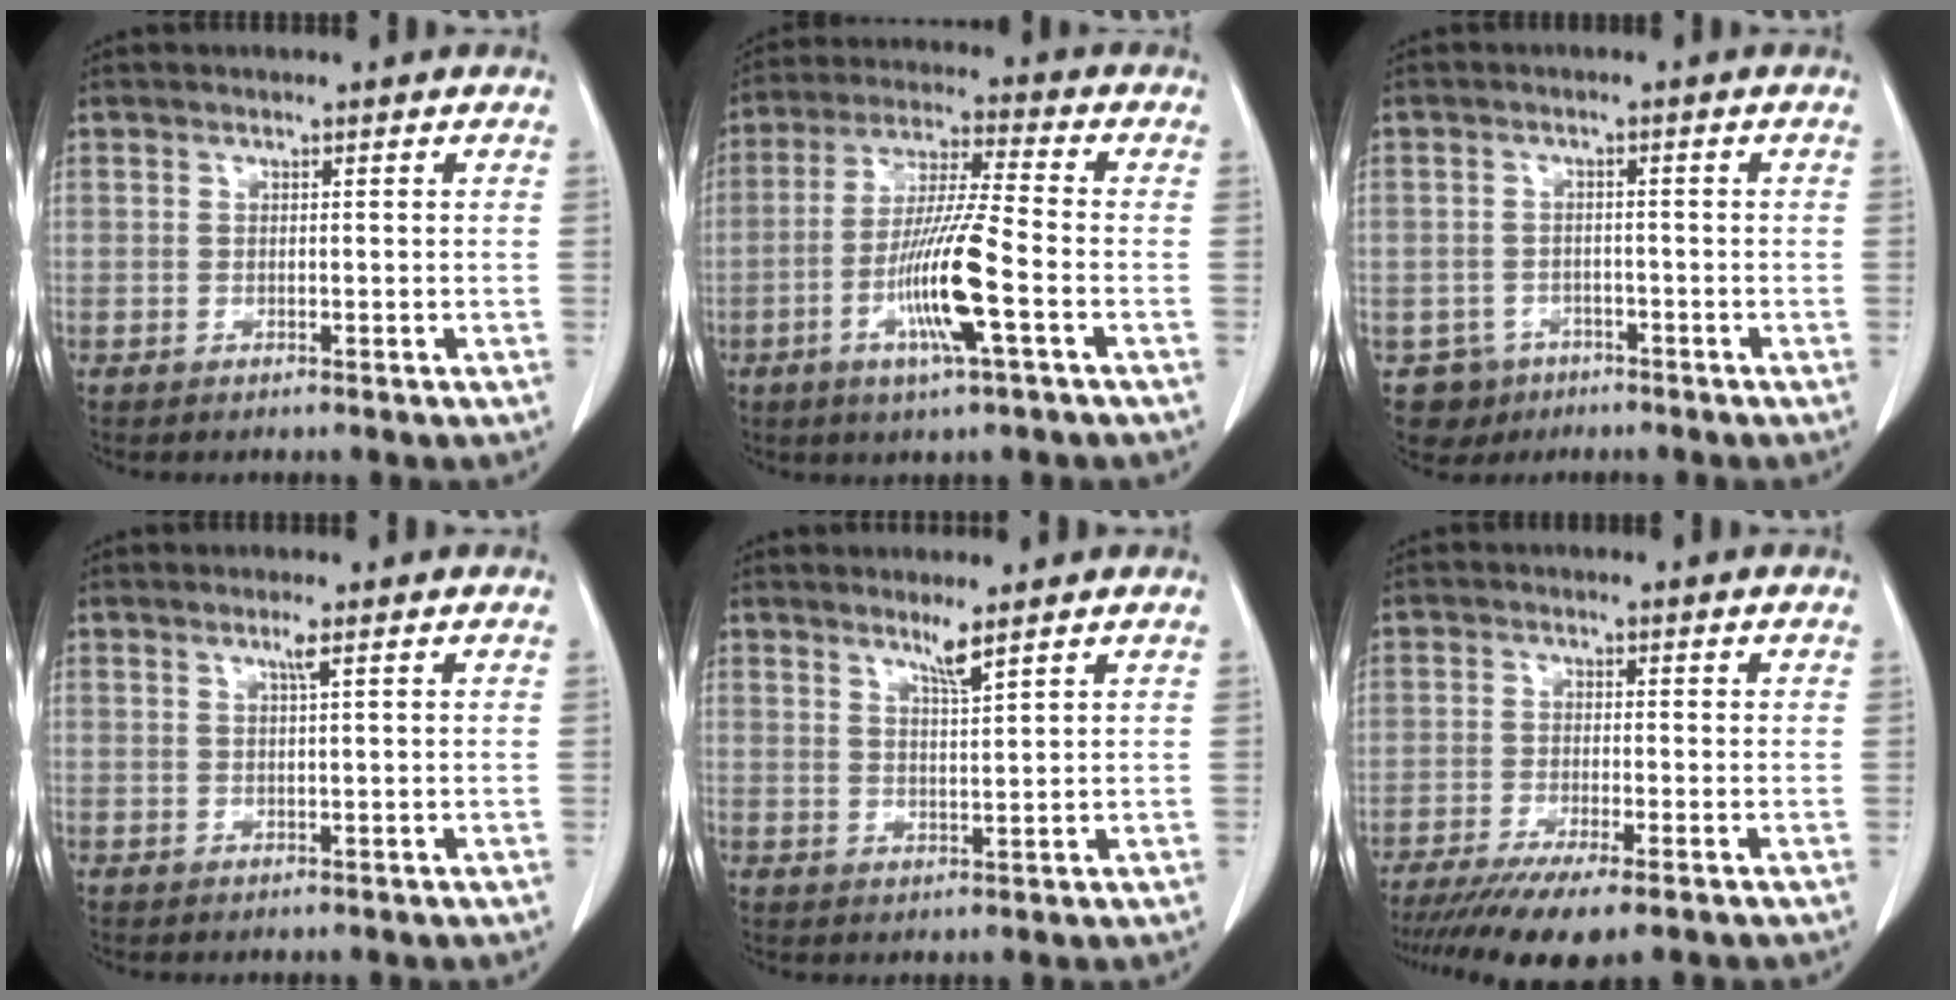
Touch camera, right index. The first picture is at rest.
{"total": 11.7, "force": [-3.8, 0.0, 11.0], "torque": [-0.214, -0.010, -0.072]}
{"total": 4.8, "force": [-2.7, 4.0, -0.1], "torque": [0.004, 0.009, -0.039]}
{"total": 1.3, "force": [0.6, -0.3, 1.1], "torque": [-0.026, -0.002, 0.014]}
{"total": 2.7, "force": [2.1, -0.6, 1.7], "torque": [-0.032, -0.009, 0.041]}
{"total": 9.0, "force": [-6.4, 1.1, 6.2], "torque": [-0.098, -0.017, -0.105]}